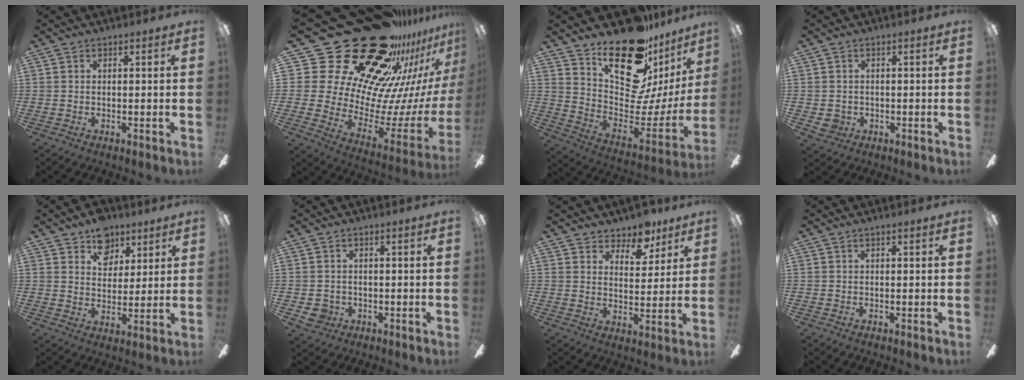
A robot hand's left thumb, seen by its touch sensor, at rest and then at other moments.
{"total": 35.6, "force": [24.7, 17.7, 18.4], "torque": [-0.266, -0.237, 0.500]}
{"total": 23.6, "force": [16.0, 10.5, 13.9], "torque": [-0.210, -0.123, 0.282]}
{"total": 2.9, "force": [-0.2, 2.9, 0.4], "torque": [-0.017, 0.005, -0.003]}
{"total": 9.3, "force": [6.0, 6.5, 2.8], "torque": [-0.026, -0.031, 0.108]}
{"total": 3.8, "force": [-0.7, 3.7, 0.8], "torque": [-0.030, 0.008, -0.013]}
{"total": 7.4, "force": [6.0, 3.9, 2.0], "torque": [-0.026, -0.038, 0.106]}
{"total": 0.0}